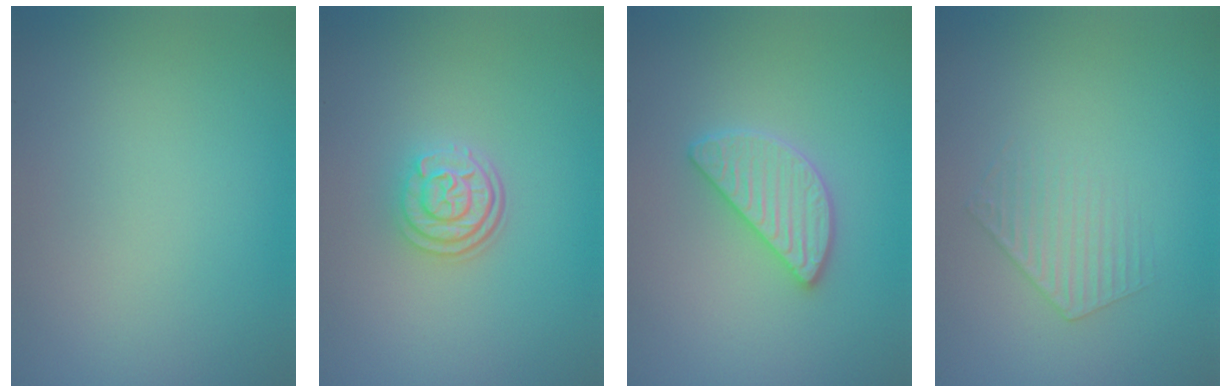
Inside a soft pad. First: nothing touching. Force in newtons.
{"total": 3.1, "press": 2.5, "slide": 1.8}
{"total": 2.9, "press": 2.9, "slide": 0.3}
{"total": 1.3, "press": 0.6, "slide": 1.2}